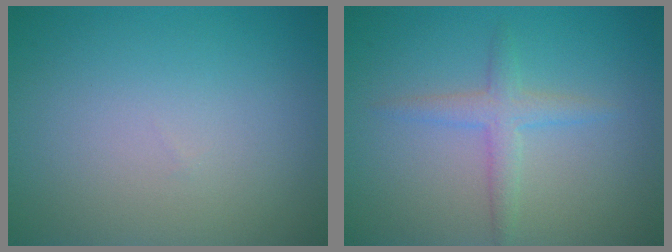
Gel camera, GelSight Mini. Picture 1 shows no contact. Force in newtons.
{"total": 2.0, "press": 2.0, "slide": 0.1}